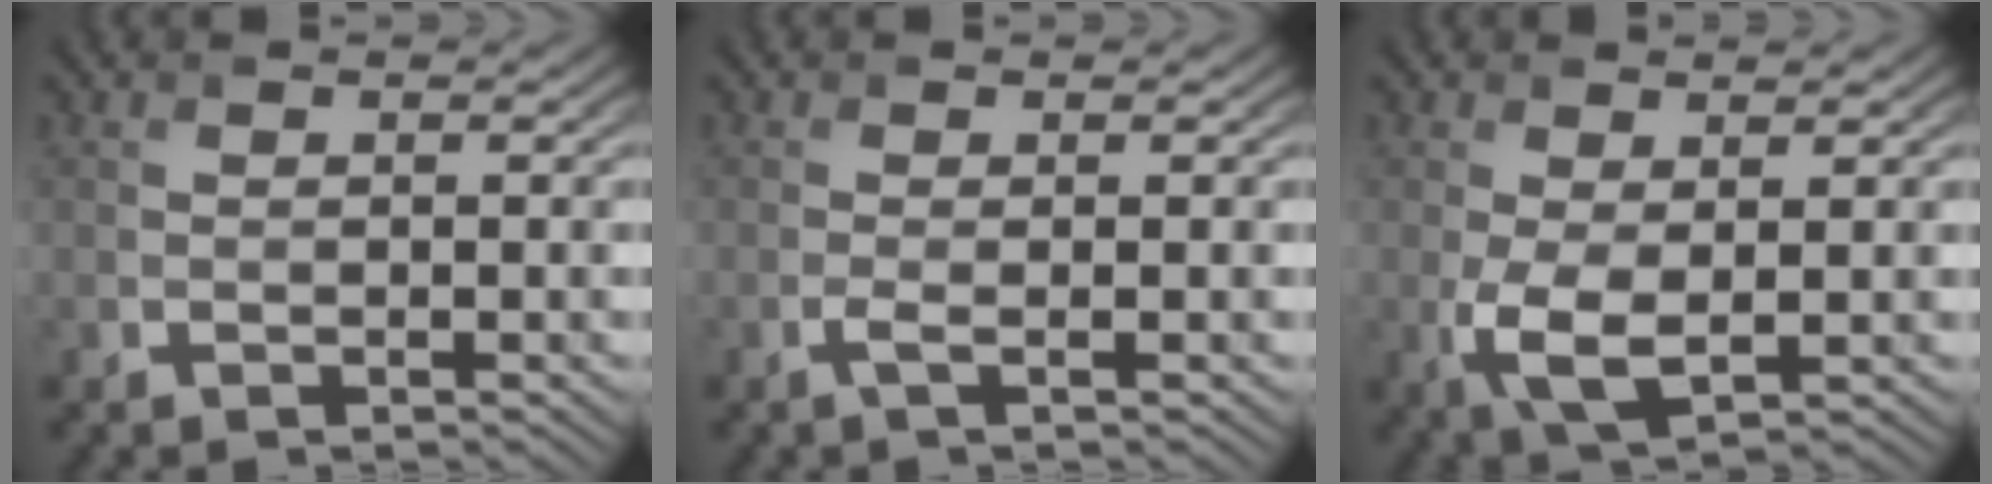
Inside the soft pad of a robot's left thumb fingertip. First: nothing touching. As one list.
[{"total": 1.2, "force": [-0.3, 0.1, 1.1], "torque": [-0.027, -0.002, -0.010]}, {"total": 4.2, "force": [-0.1, 1.9, 3.8], "torque": [-0.097, -0.010, 0.002]}]